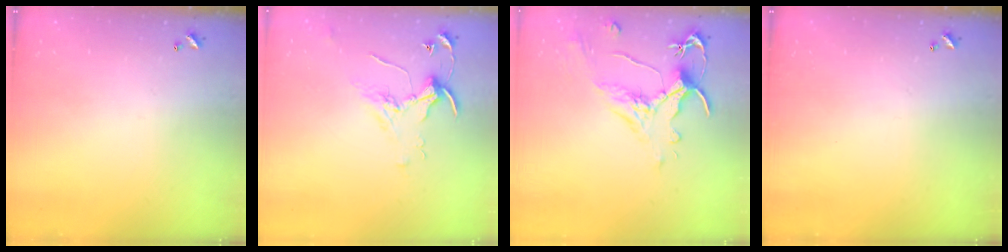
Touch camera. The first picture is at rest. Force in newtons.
{"total": 2.1, "press": 2.1, "slide": 0.1}
{"total": 1.6, "press": 1.1, "slide": 1.2}
{"total": 0.0}